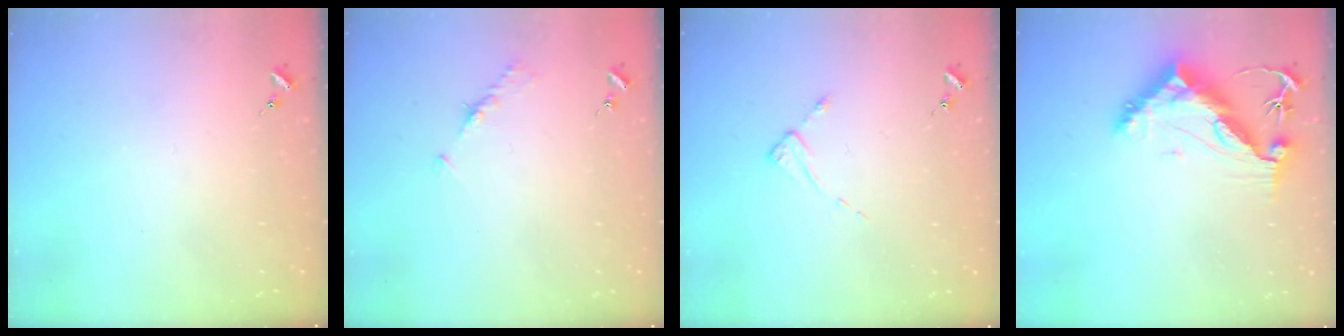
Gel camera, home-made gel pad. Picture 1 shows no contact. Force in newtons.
{"total": 4.3, "press": 4.2, "slide": 0.5}
{"total": 2.5, "press": 2.5, "slide": 0.3}
{"total": 12.2, "press": 12.1, "slide": 1.3}